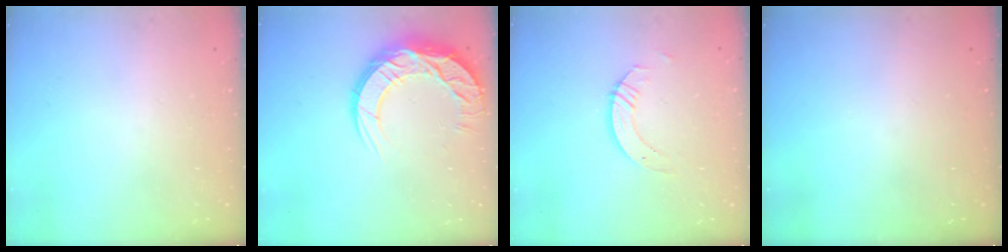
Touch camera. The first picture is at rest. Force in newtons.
{"total": 14.8, "press": 14.8, "slide": 1.0}
{"total": 4.3, "press": 4.2, "slide": 0.3}
{"total": 0.0}